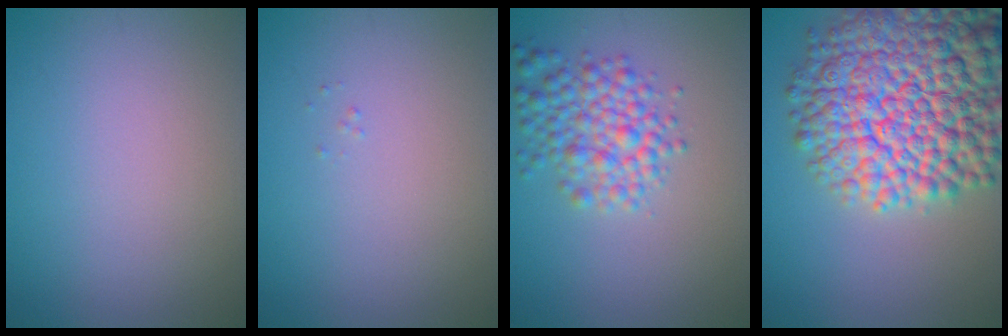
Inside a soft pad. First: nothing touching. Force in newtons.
{"total": 0.0}
{"total": 4.1, "press": 4.1, "slide": 0.1}
{"total": 14.9, "press": 14.8, "slide": 0.7}